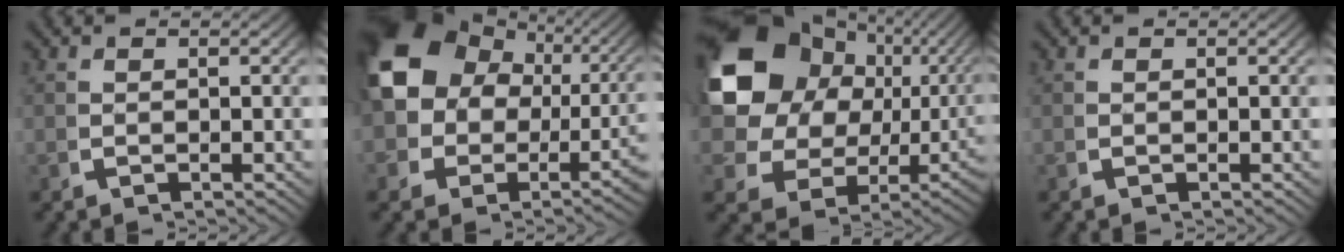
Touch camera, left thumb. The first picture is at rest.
{"total": 11.9, "force": [0.7, 9.6, 6.9], "torque": [-0.162, -0.026, 0.021]}
{"total": 17.0, "force": [2.6, 13.0, 10.7], "torque": [-0.237, -0.031, 0.052]}
{"total": 0.0}